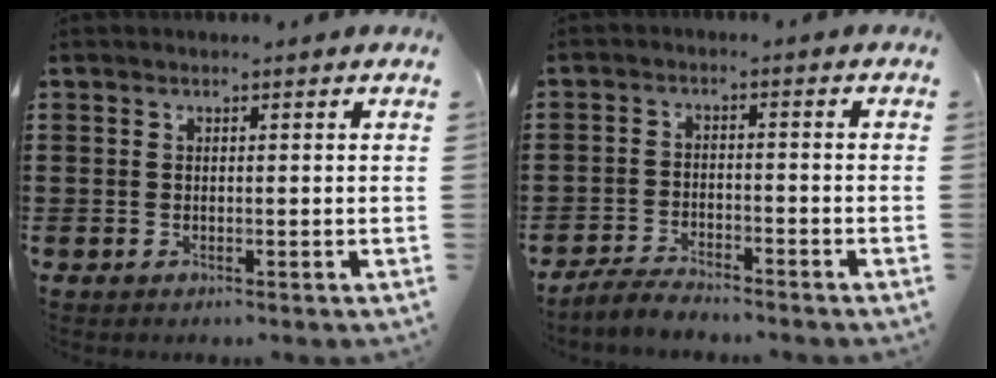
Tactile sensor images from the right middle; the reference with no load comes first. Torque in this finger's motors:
{"motor_torque": [2.14, 0.00, 0.02, 0.06]}